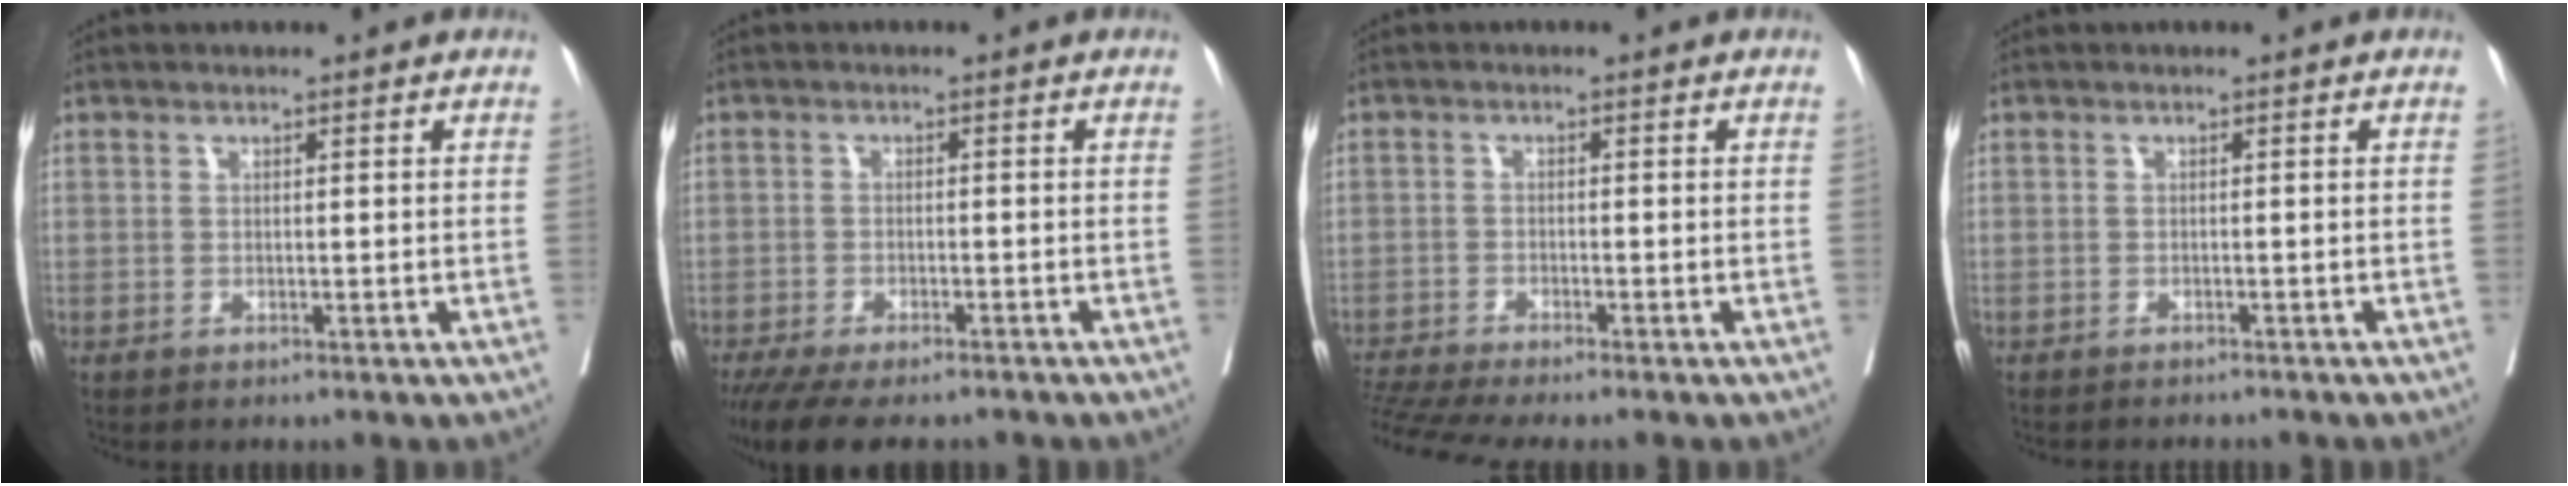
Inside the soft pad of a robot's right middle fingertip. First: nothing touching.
{"total": 11.4, "force": [-9.6, 2.9, 5.4], "torque": [-0.088, -0.019, -0.141]}
{"total": 7.3, "force": [-6.5, -1.1, 3.1], "torque": [-0.052, -0.010, -0.114]}
{"total": 4.8, "force": [-4.4, 1.0, 1.5], "torque": [-0.015, -0.004, -0.054]}